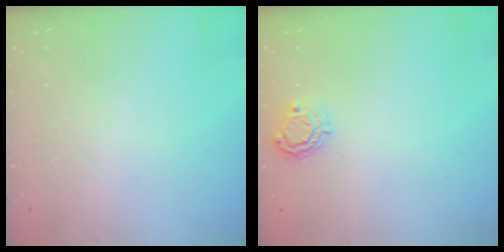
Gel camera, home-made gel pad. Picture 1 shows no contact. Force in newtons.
{"total": 6.3, "press": 6.3, "slide": 0.4}